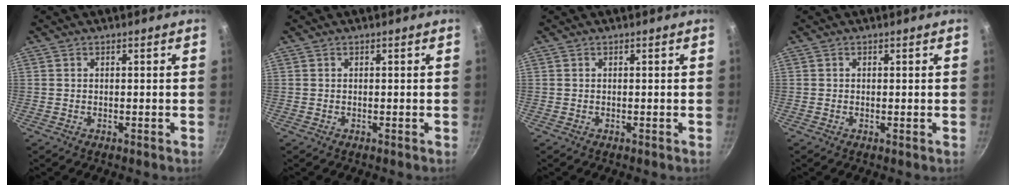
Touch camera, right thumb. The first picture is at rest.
{"total": 0.0}
{"total": 0.0}
{"total": 0.0}